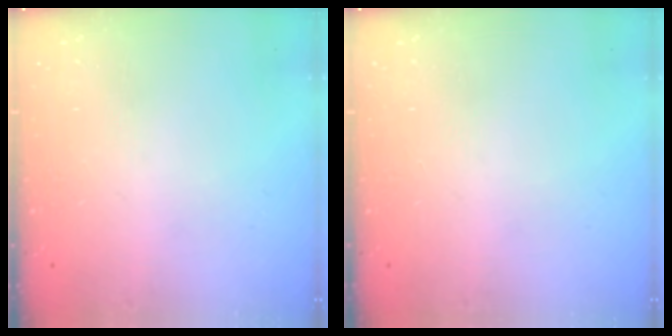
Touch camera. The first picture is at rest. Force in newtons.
{"total": 0.0}